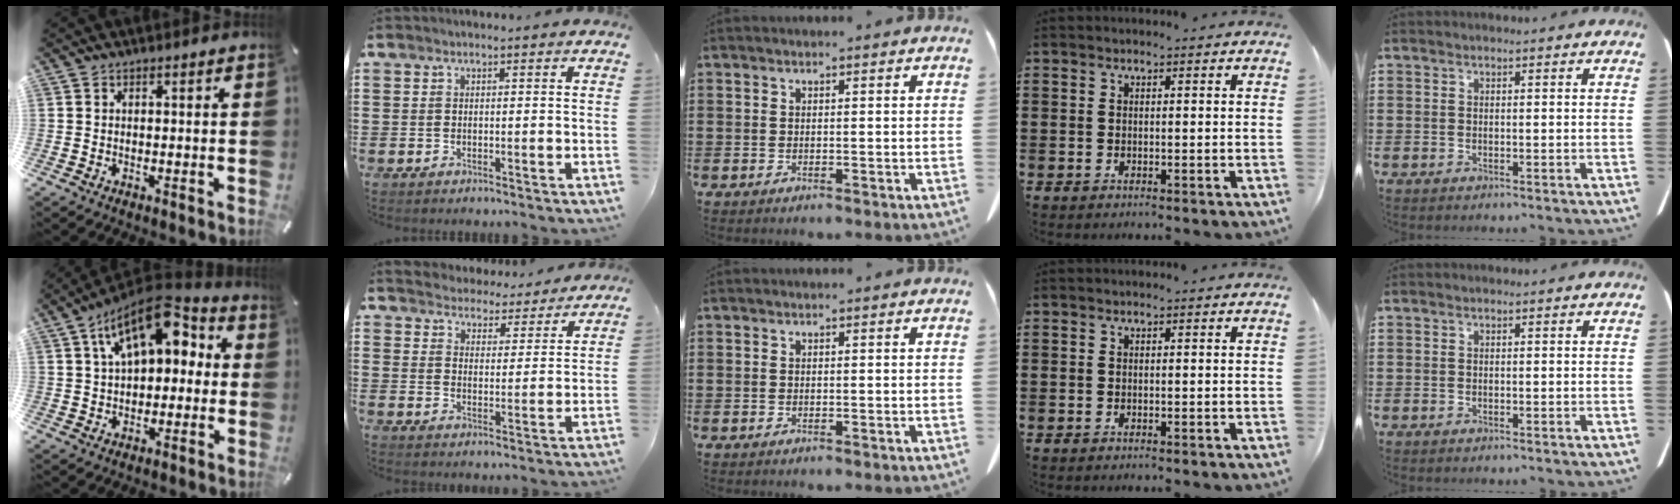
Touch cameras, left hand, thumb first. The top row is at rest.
{"thumb": {"total": 13.9, "force": [6.1, 8.4, 9.2], "torque": [-0.142, -0.019, 0.110]}, "index": {"total": 4.4, "force": [4.3, 0.0, -0.7], "torque": [-0.012, -0.038, 0.073]}}